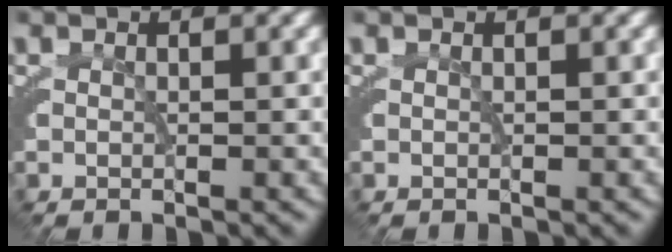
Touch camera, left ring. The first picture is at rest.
{"total": 0.0}